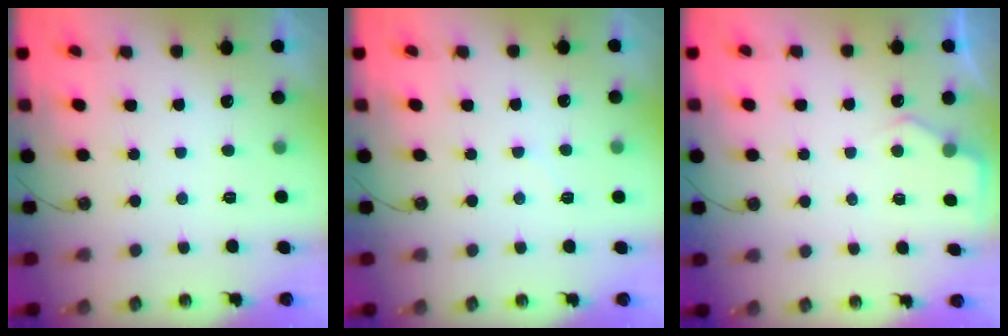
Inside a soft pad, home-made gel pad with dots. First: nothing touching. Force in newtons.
{"total": 4.1, "press": 4.0, "slide": 0.6}
{"total": 3.9, "press": 3.9, "slide": 0.5}